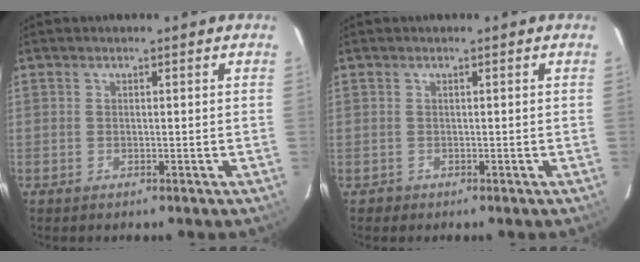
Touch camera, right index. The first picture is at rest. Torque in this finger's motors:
{"motor_torque": [-0.77, -0.22, -0.72, -0.21]}